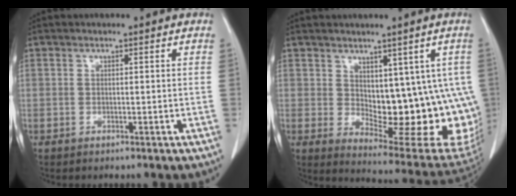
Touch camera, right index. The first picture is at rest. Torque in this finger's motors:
{"motor_torque": [0.48, 0.13, 0.58, 0.08]}